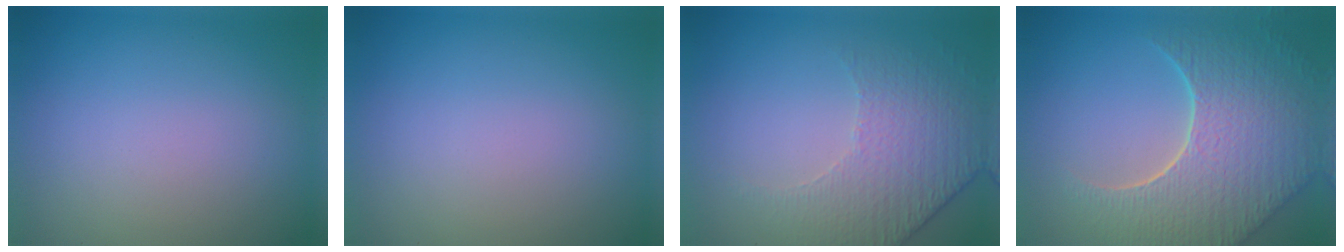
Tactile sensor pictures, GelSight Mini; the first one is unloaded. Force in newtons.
{"total": 0.0}
{"total": 4.7, "press": 3.4, "slide": 3.2}
{"total": 8.8, "press": 6.2, "slide": 6.2}